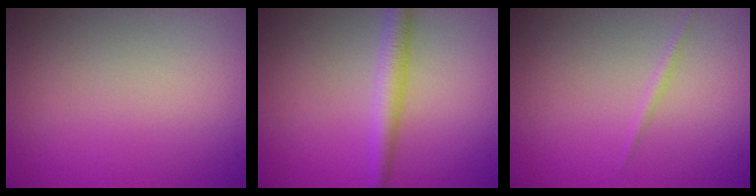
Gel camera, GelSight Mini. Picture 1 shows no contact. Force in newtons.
{"total": 2.9, "press": 2.9, "slide": 0.1}
{"total": 0.7, "press": 0.7, "slide": 0.1}